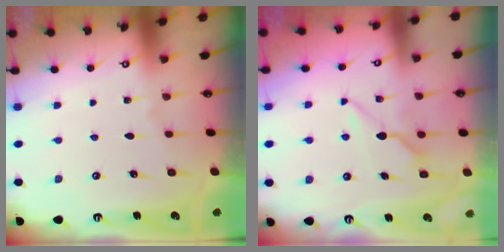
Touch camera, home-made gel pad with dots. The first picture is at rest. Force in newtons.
{"total": 7.5, "press": 7.5, "slide": 0.8}